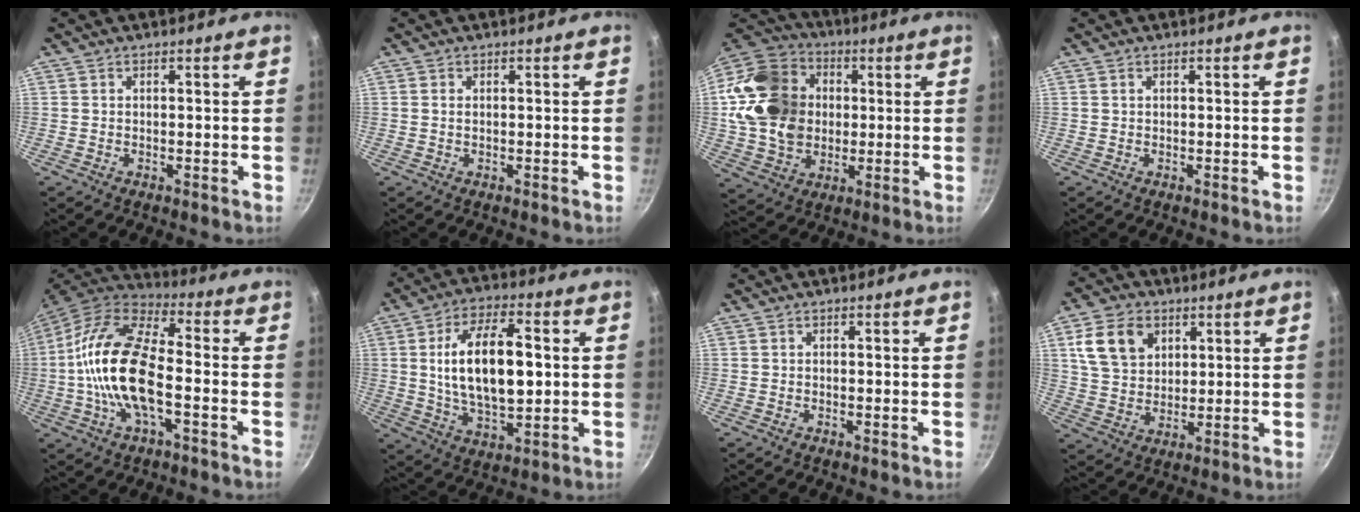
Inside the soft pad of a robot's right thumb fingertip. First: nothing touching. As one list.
[{"total": 0.7, "force": [0.1, 0.4, 0.6], "torque": [-0.014, 0.001, 0.004]}, {"total": 21.4, "force": [1.4, 16.8, 13.2], "torque": [-0.255, 0.016, 0.026]}, {"total": 0.0}, {"total": 18.8, "force": [-2.8, 8.2, 16.7], "torque": [-0.339, 0.032, -0.055]}, {"total": 17.0, "force": [1.8, 8.4, 14.7], "torque": [-0.240, 0.001, 0.034]}, {"total": 0.0}, {"total": 11.2, "force": [4.4, 8.1, 6.2], "torque": [-0.092, -0.008, 0.086]}]